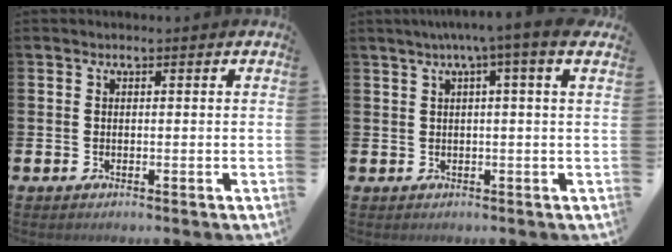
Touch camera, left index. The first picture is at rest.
{"total": 3.2, "force": [1.6, -0.4, 2.7], "torque": [-0.046, -0.004, 0.025]}